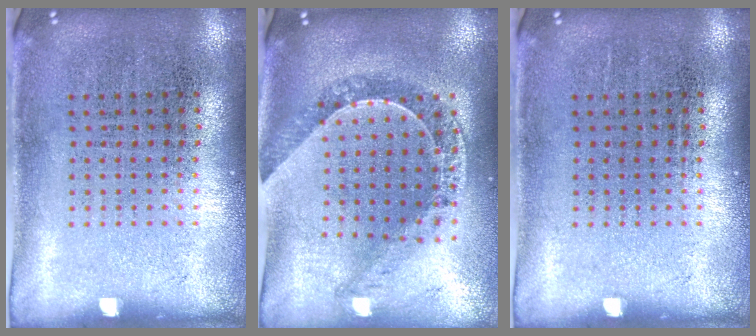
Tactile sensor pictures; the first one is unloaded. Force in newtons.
{"total": 1.0, "press": 1.0, "slide": 0.2}
{"total": 0.0}